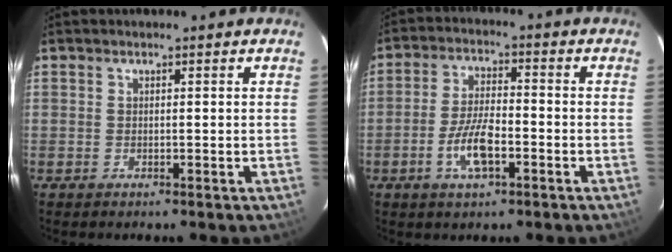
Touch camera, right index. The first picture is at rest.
{"total": 7.7, "force": [-3.2, 2.7, 6.5], "torque": [-0.133, 0.001, -0.061]}